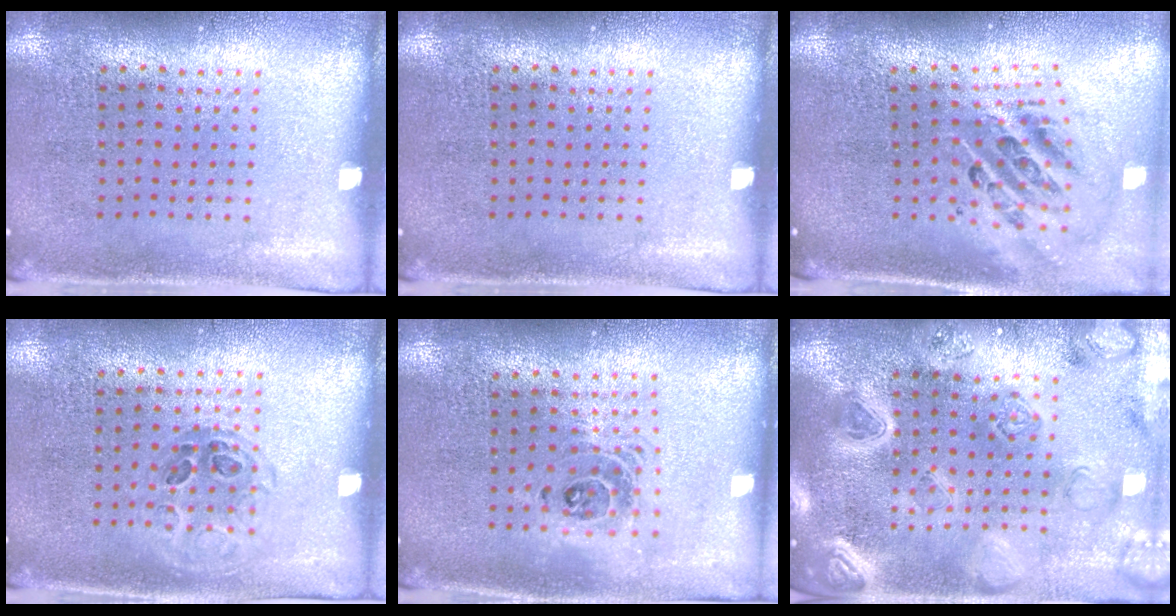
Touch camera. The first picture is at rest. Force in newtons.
{"total": 0.0}
{"total": 2.6, "press": 1.8, "slide": 1.9}
{"total": 1.0, "press": 0.8, "slide": 0.6}
{"total": 1.5, "press": 1.3, "slide": 0.9}
{"total": 4.3, "press": 3.8, "slide": 2.0}